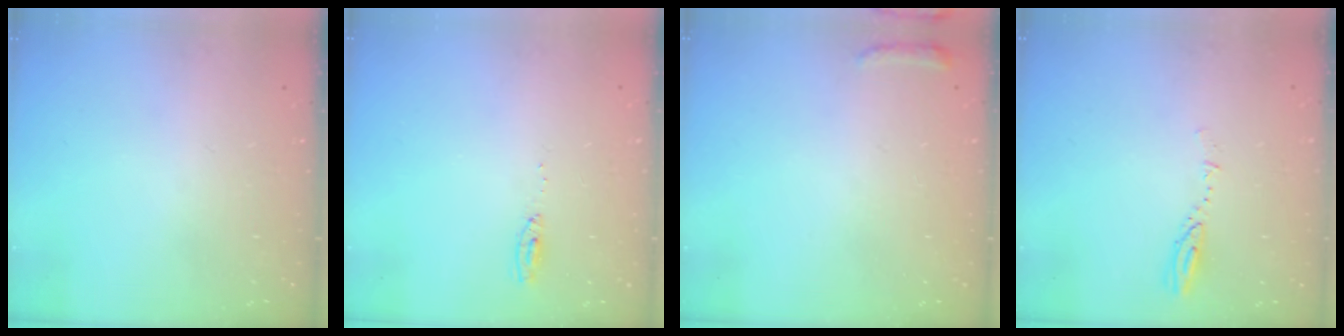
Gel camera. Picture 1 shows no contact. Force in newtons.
{"total": 4.6, "press": 4.4, "slide": 1.3}
{"total": 4.7, "press": 4.6, "slide": 0.9}
{"total": 3.1, "press": 3.1, "slide": 0.4}